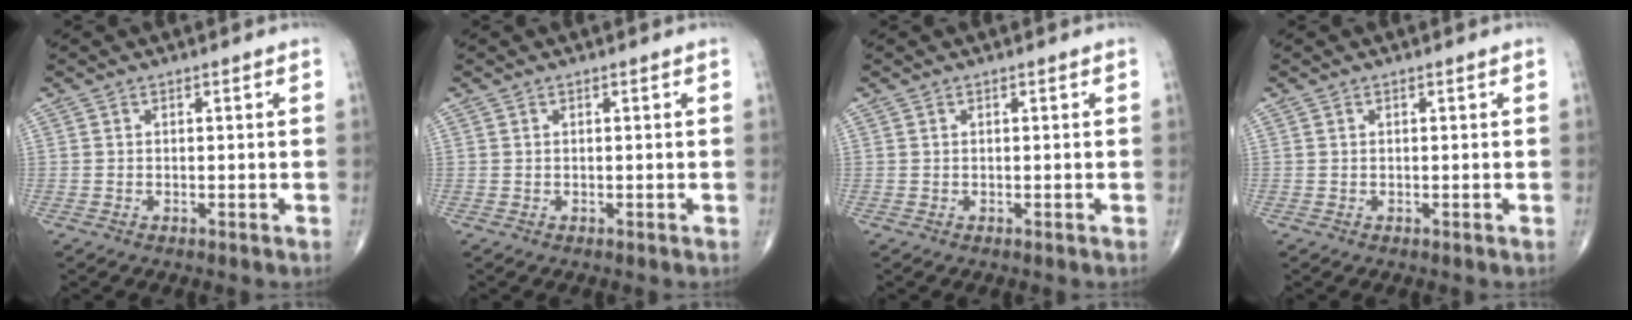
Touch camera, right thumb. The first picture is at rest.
{"total": 0.0}
{"total": 0.0}
{"total": 0.0}